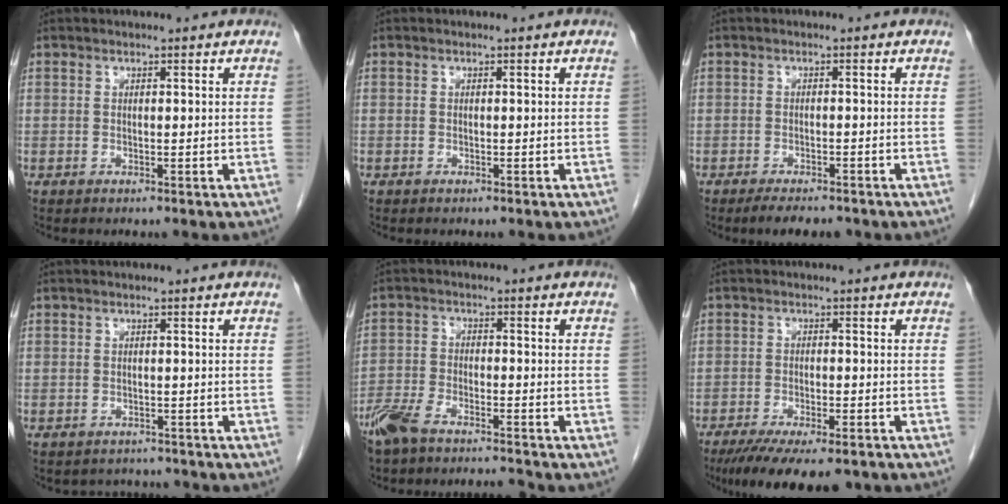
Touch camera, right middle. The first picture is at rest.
{"total": 0.0}
{"total": 4.5, "force": [-3.7, 1.5, 2.3], "torque": [-0.033, -0.005, -0.052]}
{"total": 2.8, "force": [-2.4, 1.3, -0.5], "torque": [0.003, 0.005, -0.036]}
{"total": 6.9, "force": [-6.2, 1.1, 2.9], "torque": [-0.062, -0.008, -0.117]}
{"total": 12.0, "force": [-9.1, 3.3, 7.1], "torque": [-0.106, -0.015, -0.136]}